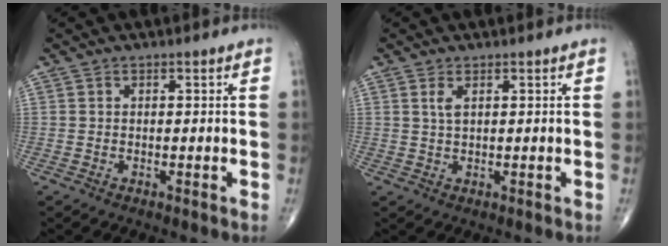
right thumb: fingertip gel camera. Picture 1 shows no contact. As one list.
[{"total": 1.7, "force": [0.8, 0.6, 1.4], "torque": [-0.032, -0.002, 0.021]}]